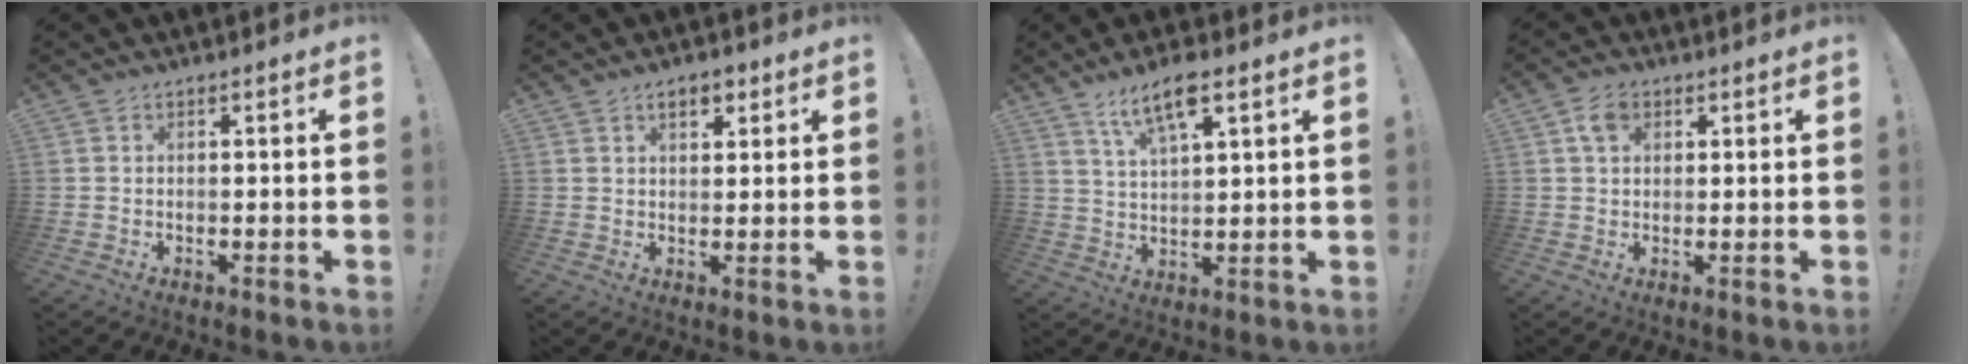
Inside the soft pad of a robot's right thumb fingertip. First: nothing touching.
{"total": 4.4, "force": [2.2, 2.5, 2.7], "torque": [-0.037, 0.001, 0.037]}
{"total": 9.2, "force": [5.7, 2.6, 6.8], "torque": [-0.122, -0.015, 0.099]}
{"total": 4.9, "force": [1.9, 3.3, 3.2], "torque": [-0.051, 0.004, 0.034]}